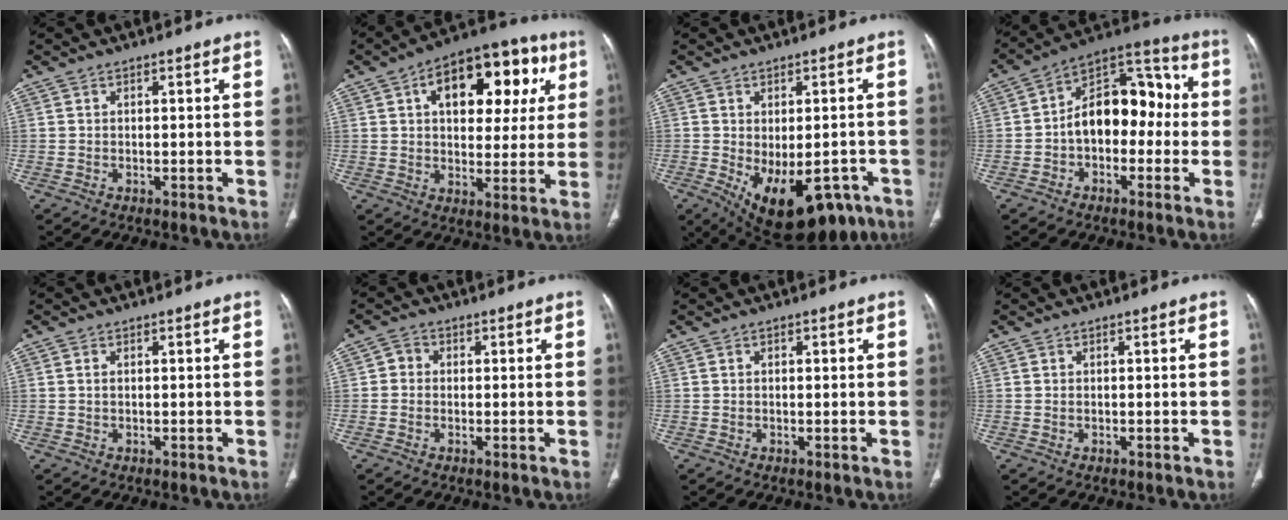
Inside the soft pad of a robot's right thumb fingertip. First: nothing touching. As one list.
[{"total": 19.5, "force": [6.6, 11.0, 14.7], "torque": [-0.149, 0.014, 0.090]}, {"total": 18.0, "force": [-7.8, 9.5, 13.1], "torque": [-0.170, 0.000, -0.089]}, {"total": 15.1, "force": [-1.1, 9.8, 11.4], "torque": [-0.134, 0.054, -0.030]}, {"total": 0.9, "force": [0.2, 0.5, 0.7], "torque": [-0.017, 0.002, 0.006]}, {"total": 2.4, "force": [0.0, 2.2, 0.9], "torque": [-0.001, 0.008, -0.004]}, {"total": 0.8, "force": [0.3, 0.4, 0.6], "torque": [-0.011, 0.003, 0.003]}, {"total": 0.0}]